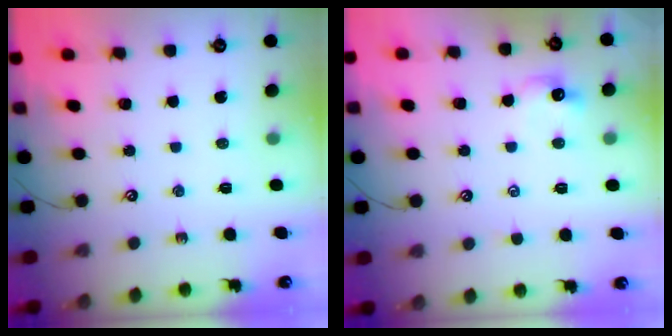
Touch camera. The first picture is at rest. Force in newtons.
{"total": 2.2, "press": 2.1, "slide": 0.7}